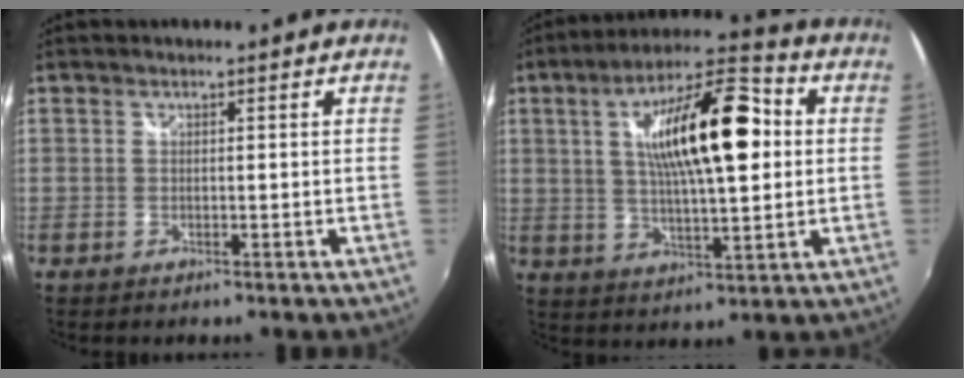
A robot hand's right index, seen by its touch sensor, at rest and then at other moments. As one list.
[{"total": 17.9, "force": [3.4, 5.6, 16.7], "torque": [-0.281, 0.025, 0.053]}]